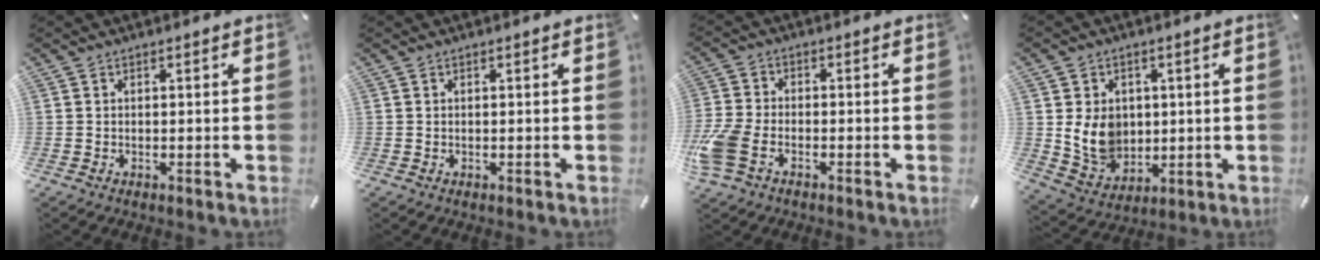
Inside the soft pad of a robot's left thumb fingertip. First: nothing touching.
{"total": 0.0}
{"total": 8.1, "force": [-3.7, 5.0, 5.2], "torque": [-0.124, 0.005, -0.069]}
{"total": 9.8, "force": [1.7, 8.4, 4.7], "torque": [-0.105, -0.016, 0.032]}